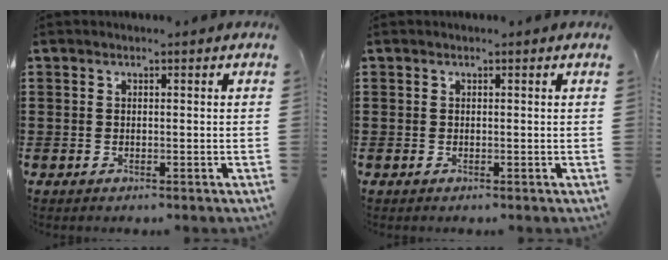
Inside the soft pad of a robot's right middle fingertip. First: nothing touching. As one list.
[{"total": 0.0}]